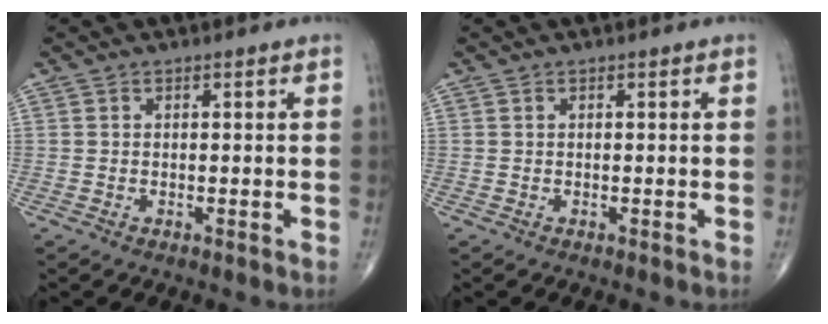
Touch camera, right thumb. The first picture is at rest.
{"total": 0.0}